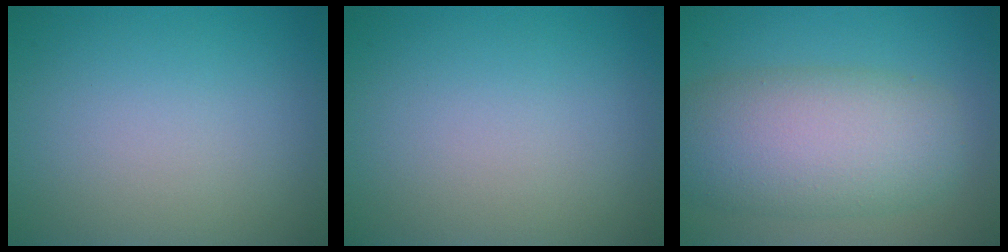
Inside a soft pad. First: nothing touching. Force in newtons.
{"total": 0.0}
{"total": 8.5, "press": 8.5, "slide": 0.4}